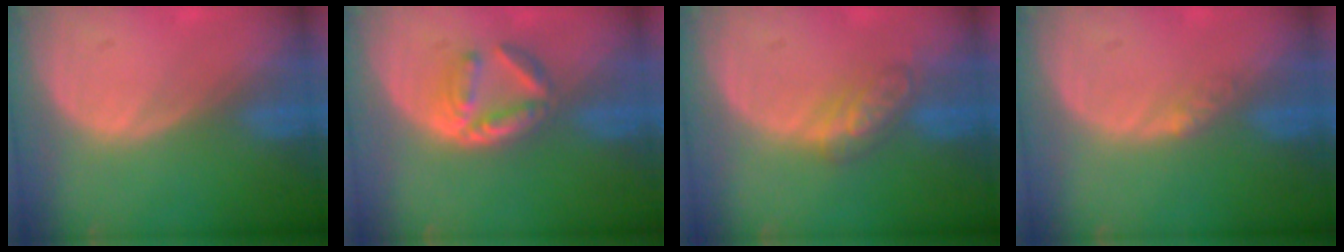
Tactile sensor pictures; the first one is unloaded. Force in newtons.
{"total": 5.3, "press": 5.0, "slide": 2.0}
{"total": 4.7, "press": 4.7, "slide": 0.2}
{"total": 1.6, "press": 1.3, "slide": 0.9}